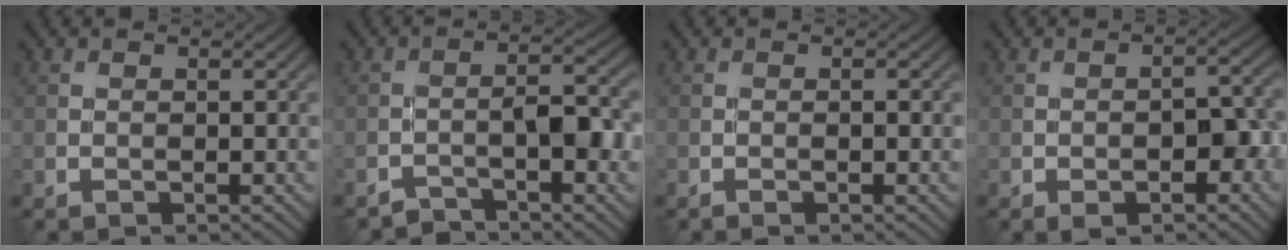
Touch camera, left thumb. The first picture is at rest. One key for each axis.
{"total": 4.6, "fx": -2.9, "fy": 1.3, "fz": 3.3, "tx": -0.052, "ty": 0.010, "tz": -0.055}
{"total": 1.1, "fx": -0.5, "fy": 0.1, "fz": 0.9, "tx": -0.016, "ty": 0.001, "tz": -0.010}
{"total": 5.8, "fx": -2.1, "fy": 2.7, "fz": 4.6, "tx": -0.064, "ty": -0.003, "tz": -0.030}